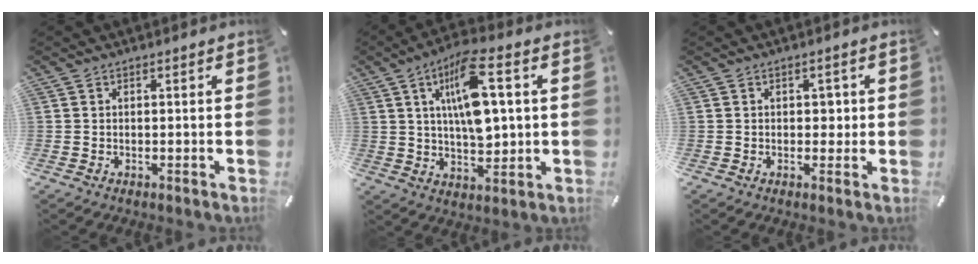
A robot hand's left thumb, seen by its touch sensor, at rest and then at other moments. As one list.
[{"total": 14.2, "force": [3.7, 6.1, 12.3], "torque": [-0.223, -0.001, 0.060]}, {"total": 2.2, "force": [0.1, 1.9, 1.2], "torque": [-0.009, 0.001, -0.006]}]